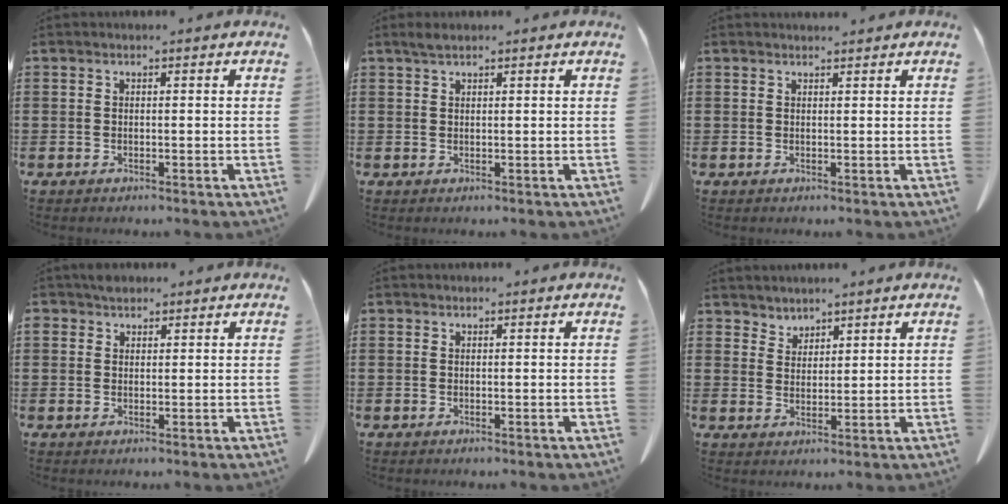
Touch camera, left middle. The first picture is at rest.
{"total": 1.3, "force": [1.0, 0.2, 0.8], "torque": [-0.018, 0.000, 0.019]}
{"total": 0.8, "force": [0.8, 0.0, 0.1], "torque": [-0.004, 0.000, 0.015]}
{"total": 1.7, "force": [1.4, 0.9, 0.3], "torque": [-0.013, 0.001, 0.029]}
{"total": 0.0}
{"total": 2.4, "force": [2.3, 0.7, -0.3], "torque": [-0.003, -0.002, 0.044]}